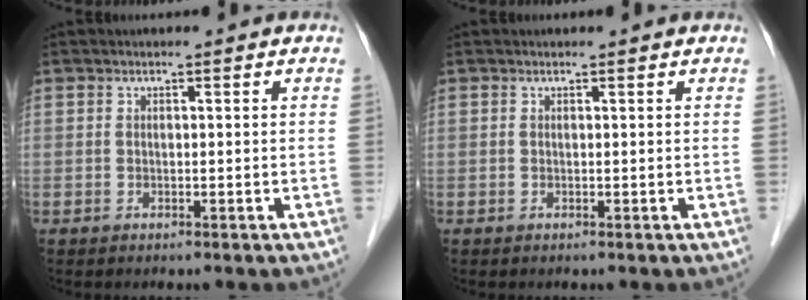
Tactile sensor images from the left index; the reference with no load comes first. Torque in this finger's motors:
{"motor_torque": [0.09, 0.02, 0.02, -0.01]}